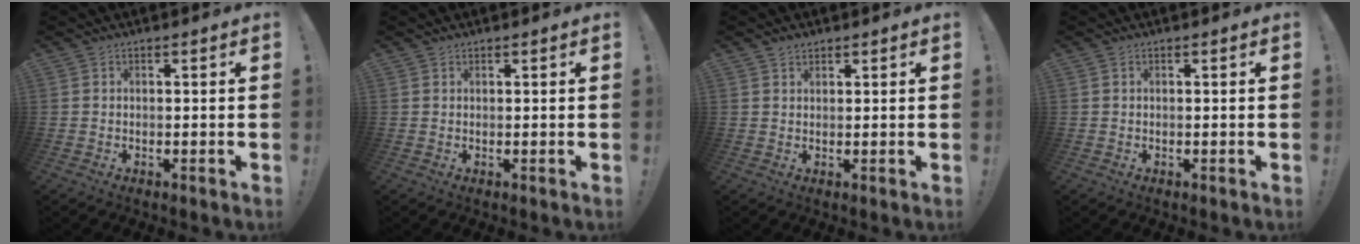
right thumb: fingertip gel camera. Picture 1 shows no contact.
{"total": 0.7, "force": [0.6, 0.3, 0.0], "torque": [0.003, -0.002, 0.013]}
{"total": 1.7, "force": [1.4, 0.9, 0.3], "torque": [-0.006, -0.006, 0.027]}
{"total": 0.0}